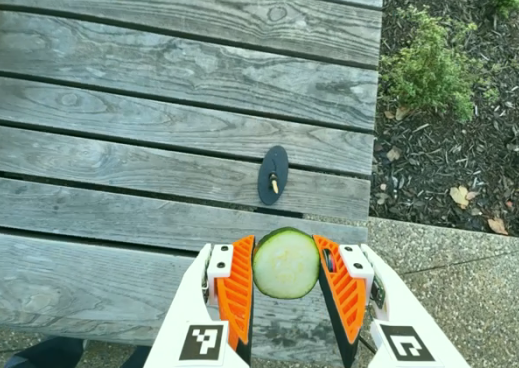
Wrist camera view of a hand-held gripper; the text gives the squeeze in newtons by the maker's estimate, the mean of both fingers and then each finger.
{"total": 13.8, "left": 14.2, "right": 13.5}